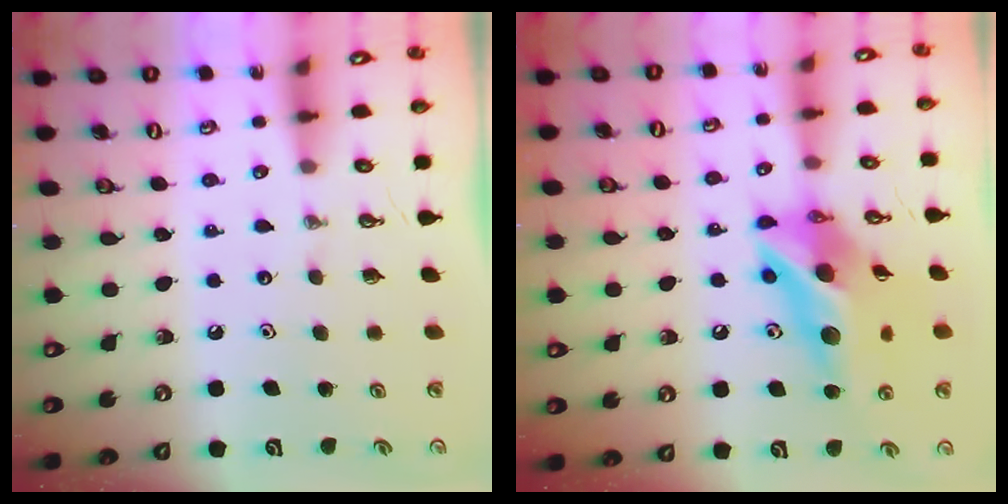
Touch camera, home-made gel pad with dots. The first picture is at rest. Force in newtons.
{"total": 16.1, "press": 16.0, "slide": 1.5}